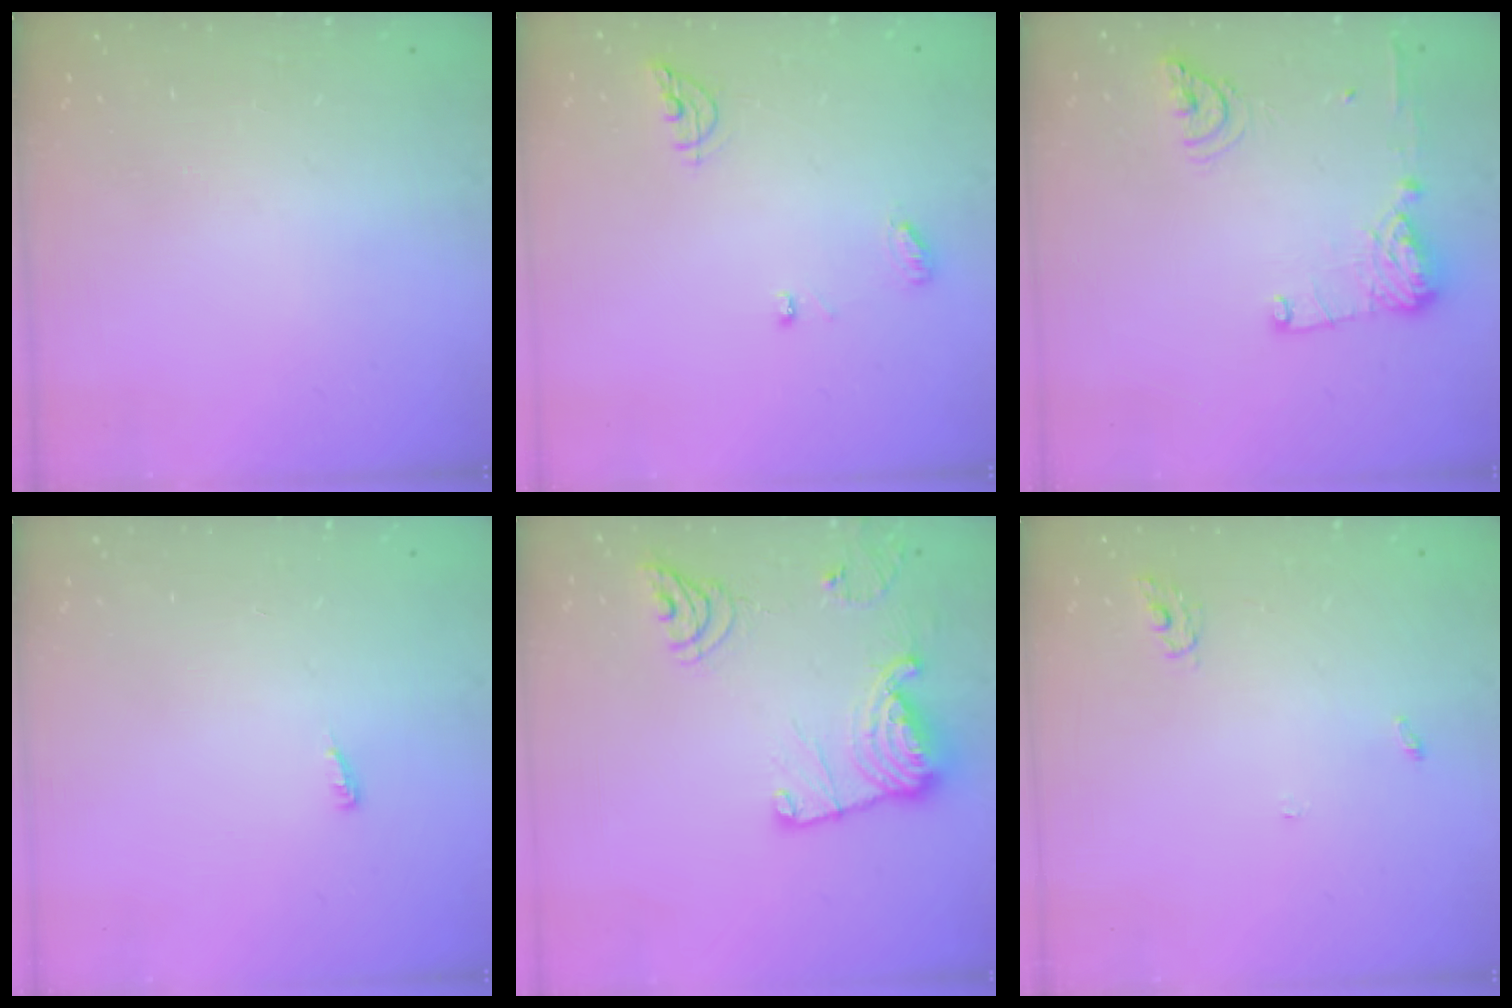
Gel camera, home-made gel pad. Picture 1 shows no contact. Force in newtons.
{"total": 6.7, "press": 6.7, "slide": 0.3}
{"total": 12.7, "press": 12.4, "slide": 2.7}
{"total": 3.3, "press": 3.3, "slide": 0.8}
{"total": 16.6, "press": 16.5, "slide": 1.8}
{"total": 3.3, "press": 3.3, "slide": 0.2}